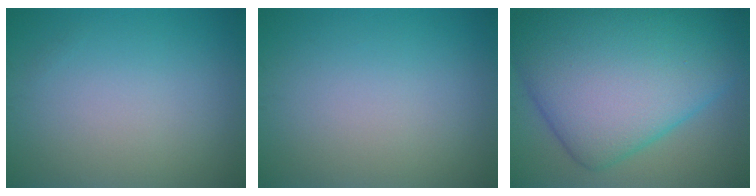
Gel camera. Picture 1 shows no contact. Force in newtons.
{"total": 0.0}
{"total": 15.2, "press": 15.2, "slide": 0.1}